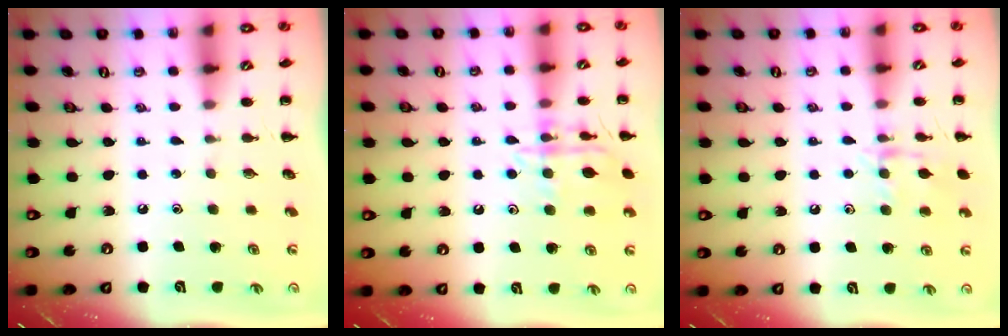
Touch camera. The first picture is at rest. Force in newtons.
{"total": 13.3, "press": 13.2, "slide": 0.9}
{"total": 9.6, "press": 9.6, "slide": 0.7}